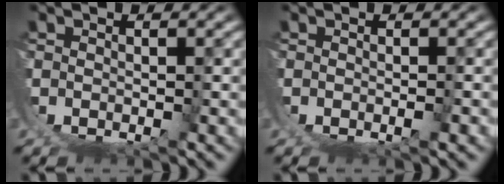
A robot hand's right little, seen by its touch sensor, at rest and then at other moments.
{"total": 0.8, "force": [-0.2, -0.4, 0.7], "torque": [-0.017, -0.002, -0.001]}